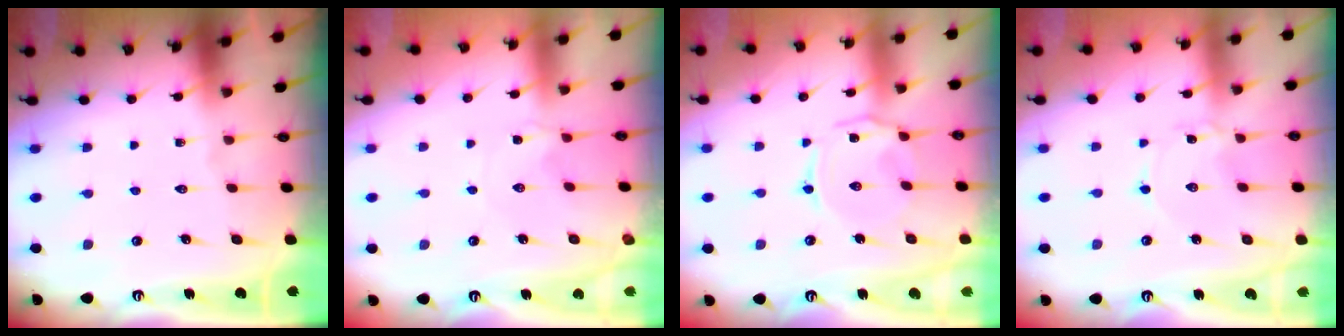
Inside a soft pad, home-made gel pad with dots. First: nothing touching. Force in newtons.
{"total": 0.8, "press": 0.7, "slide": 0.2}
{"total": 2.9, "press": 2.9, "slide": 0.5}
{"total": 0.9, "press": 0.9, "slide": 0.0}